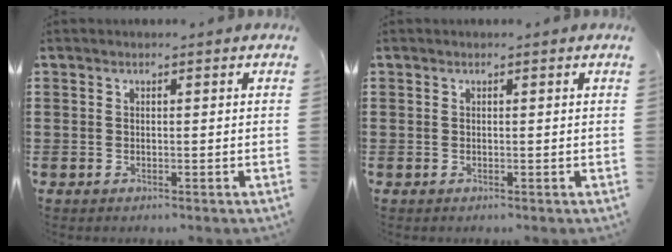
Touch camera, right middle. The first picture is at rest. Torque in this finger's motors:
{"motor_torque": [-0.34, 0.13, -0.03, -0.01]}